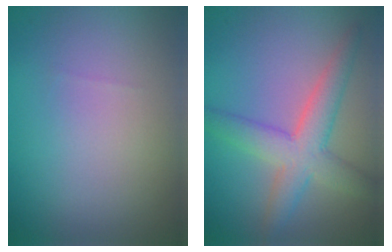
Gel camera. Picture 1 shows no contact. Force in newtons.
{"total": 5.1, "press": 5.1, "slide": 0.4}